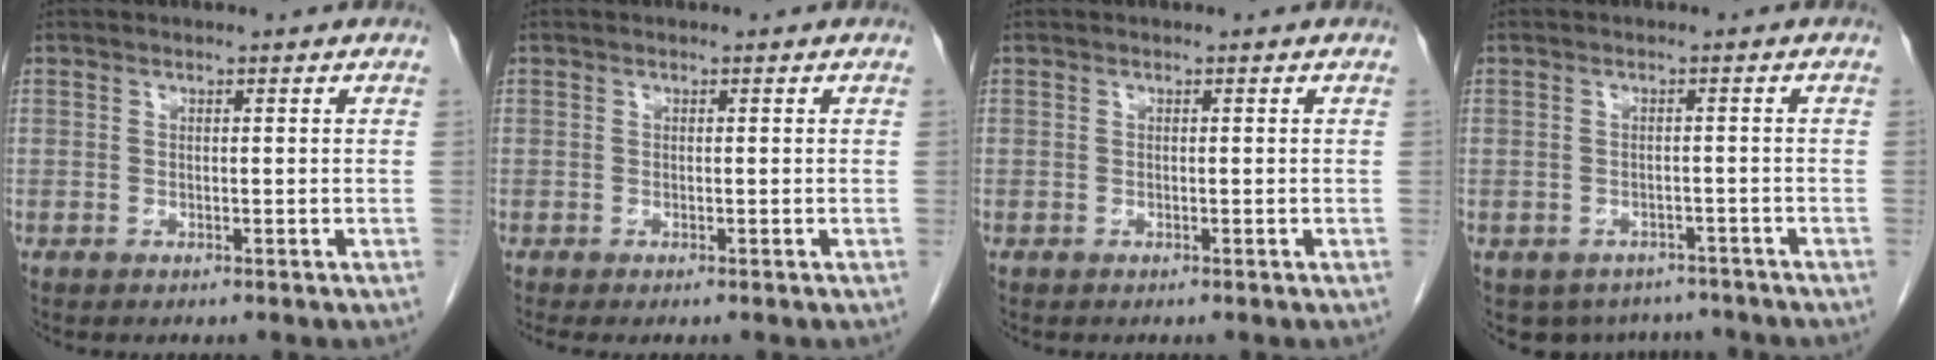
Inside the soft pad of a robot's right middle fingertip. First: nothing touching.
{"total": 0.8, "force": [-0.7, -0.1, 0.4], "torque": [-0.004, -0.002, -0.011]}
{"total": 0.0}
{"total": 6.5, "force": [-5.4, 3.6, 0.7], "torque": [0.001, 0.009, -0.064]}